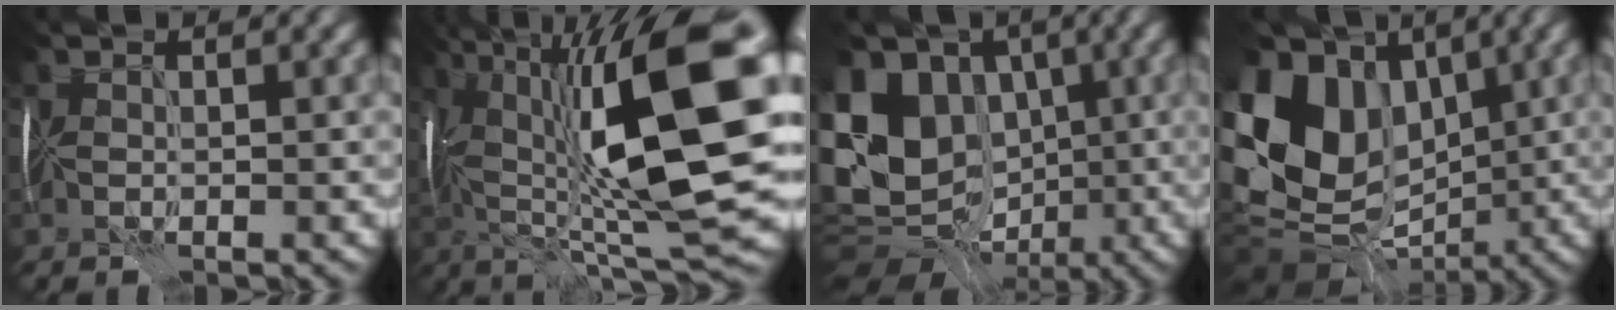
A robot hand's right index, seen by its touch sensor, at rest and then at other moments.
{"total": 17.5, "force": [1.9, 5.5, 16.5], "torque": [-0.275, 0.027, 0.032]}
{"total": 15.6, "force": [-0.9, 12.4, 9.4], "torque": [-0.205, -0.001, -0.013]}
{"total": 15.1, "force": [-0.6, 11.9, 9.3], "torque": [-0.198, 0.007, -0.003]}